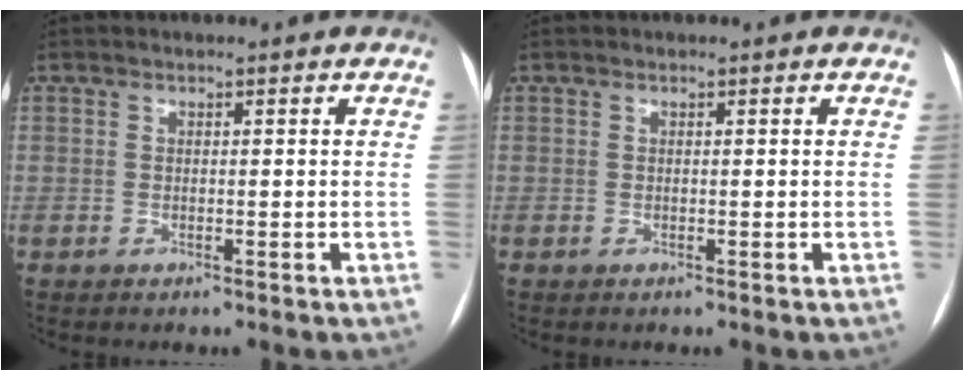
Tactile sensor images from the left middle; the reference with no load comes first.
{"total": 0.0}